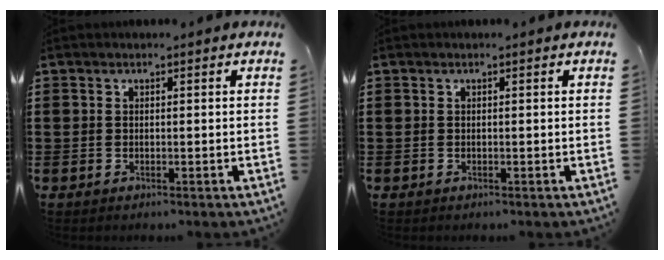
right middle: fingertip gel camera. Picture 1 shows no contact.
{"total": 0.0}